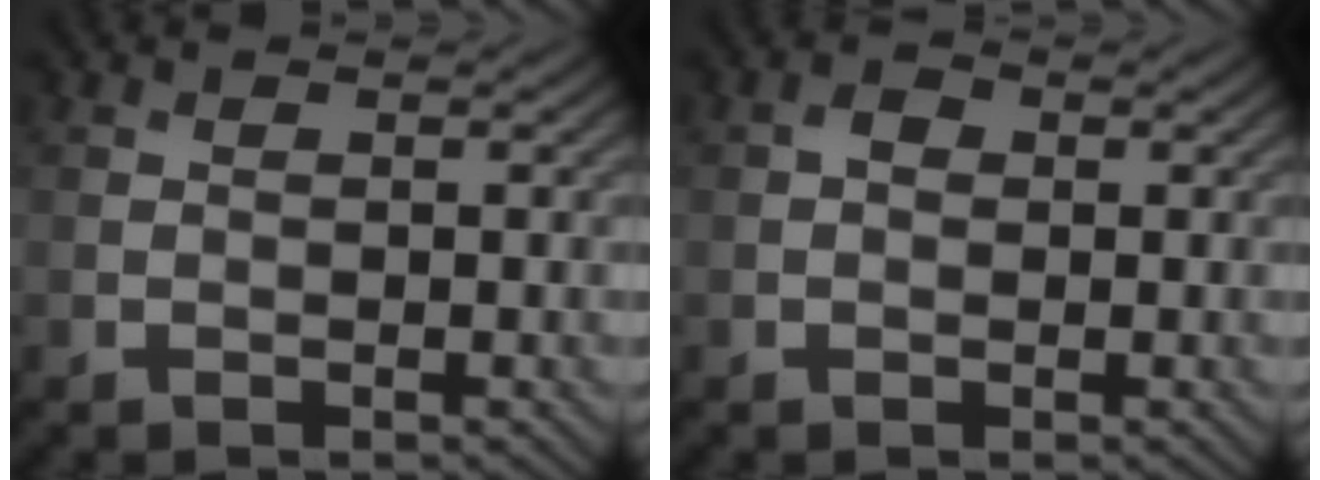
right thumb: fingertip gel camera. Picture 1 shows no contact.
{"total": 1.4, "force": [0.1, 1.0, 0.9], "torque": [-0.017, 0.001, -0.004]}